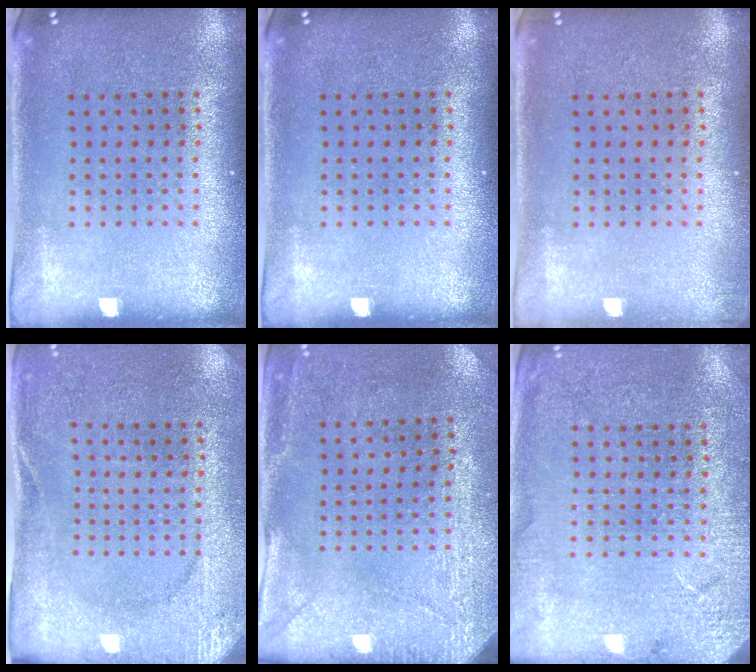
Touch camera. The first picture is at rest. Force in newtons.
{"total": 0.0}
{"total": 0.8, "press": 0.7, "slide": 0.4}
{"total": 2.6, "press": 2.5, "slide": 0.7}
{"total": 2.9, "press": 2.3, "slide": 1.8}
{"total": 2.5, "press": 2.5, "slide": 0.2}